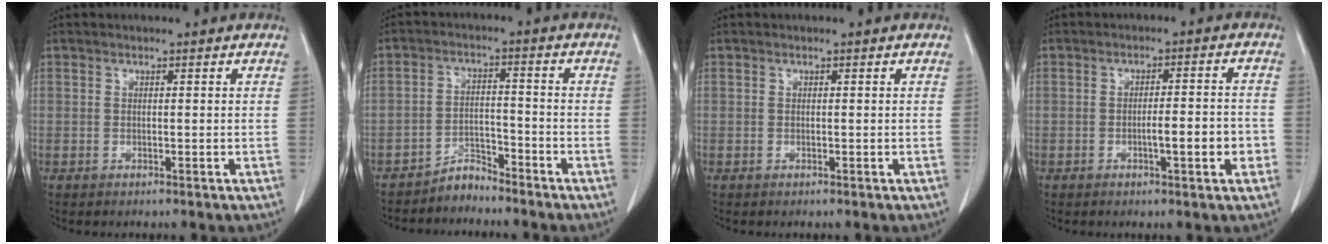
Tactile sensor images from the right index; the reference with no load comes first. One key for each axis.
{"total": 3.5, "fx": -3.4, "fy": 1.0, "fz": -0.1, "tx": 0.011, "ty": -0.001, "tz": -0.060}
{"total": 0.0}
{"total": 5.2, "fx": -1.7, "fy": 0.8, "fz": 4.9, "tx": -0.074, "ty": 0.006, "tz": -0.020}